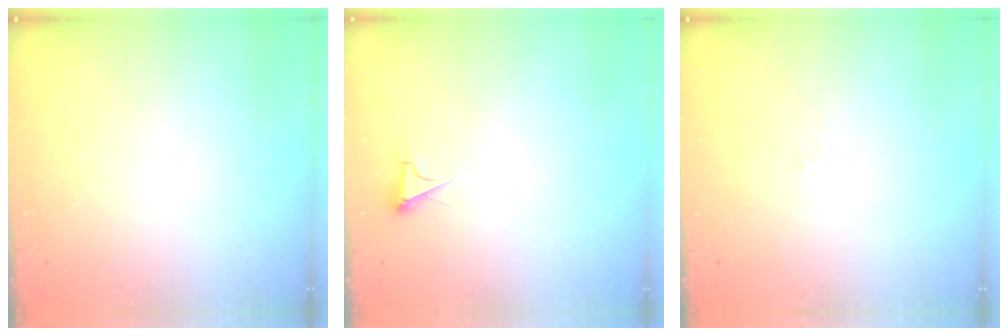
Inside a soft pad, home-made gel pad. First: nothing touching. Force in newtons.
{"total": 3.4, "press": 3.4, "slide": 0.4}
{"total": 2.7, "press": 2.6, "slide": 0.5}